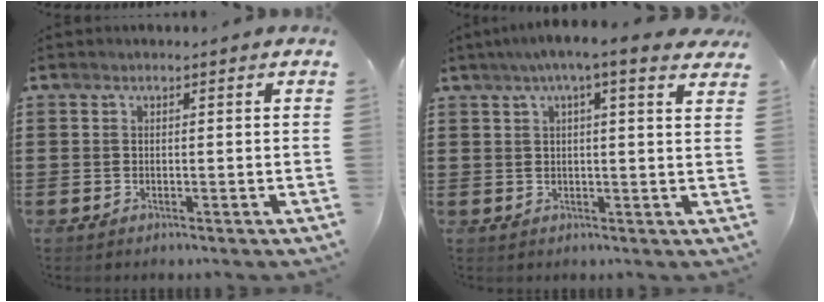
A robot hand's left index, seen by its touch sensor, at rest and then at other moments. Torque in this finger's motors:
{"motor_torque": [2.14, 0.00, 0.19, -0.12]}